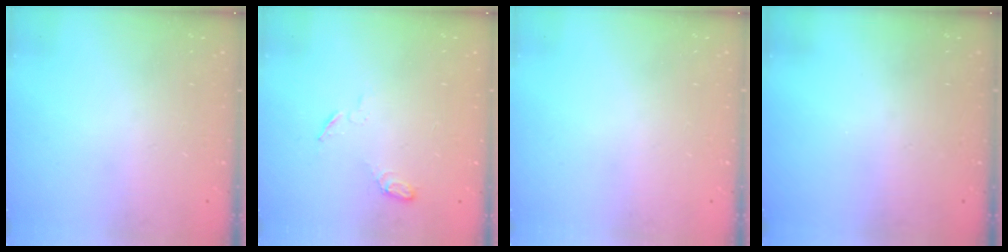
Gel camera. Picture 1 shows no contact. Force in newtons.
{"total": 4.2, "press": 4.1, "slide": 0.8}
{"total": 0.0}
{"total": 0.0}